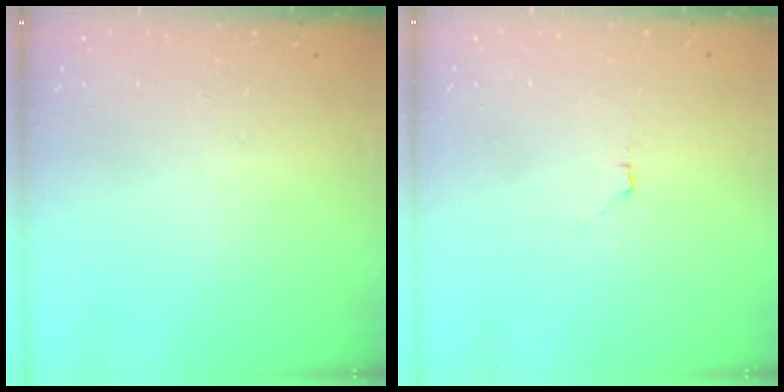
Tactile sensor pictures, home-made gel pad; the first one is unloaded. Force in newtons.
{"total": 2.9, "press": 2.8, "slide": 0.4}